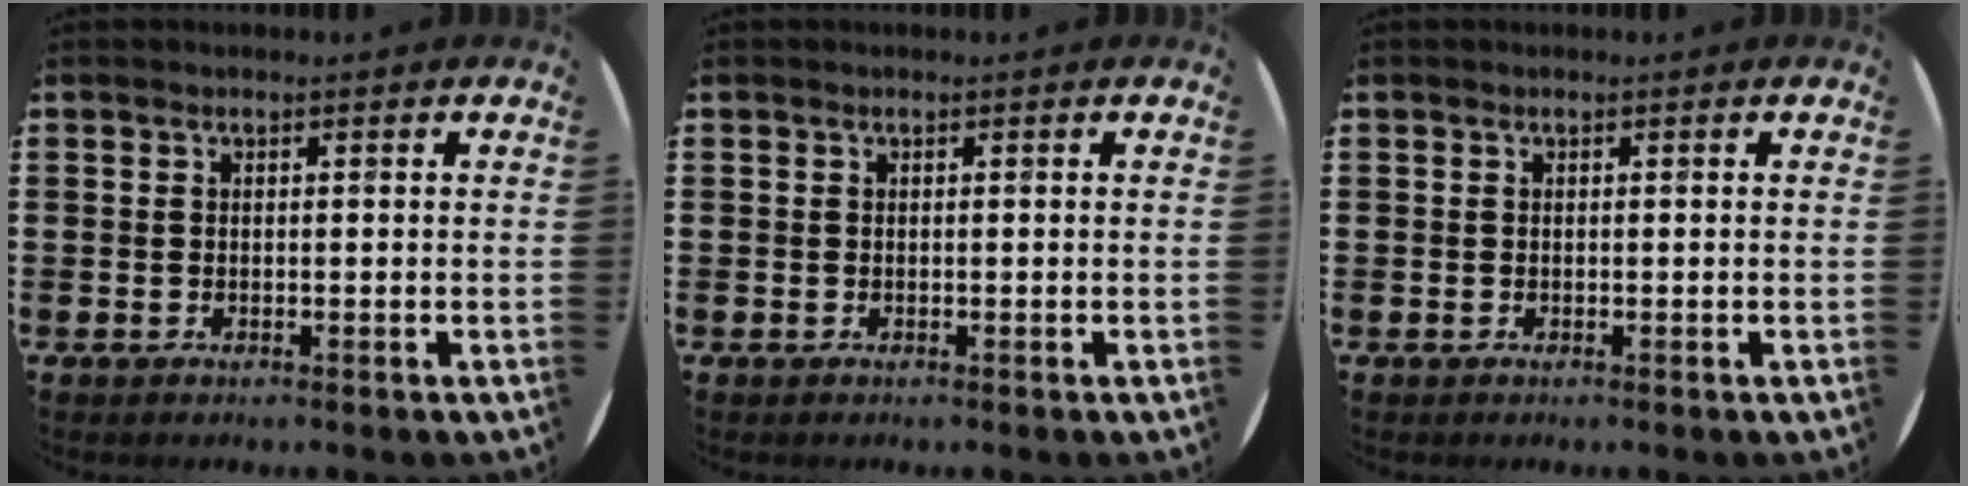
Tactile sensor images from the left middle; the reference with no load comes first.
{"total": 0.0}
{"total": 0.0}